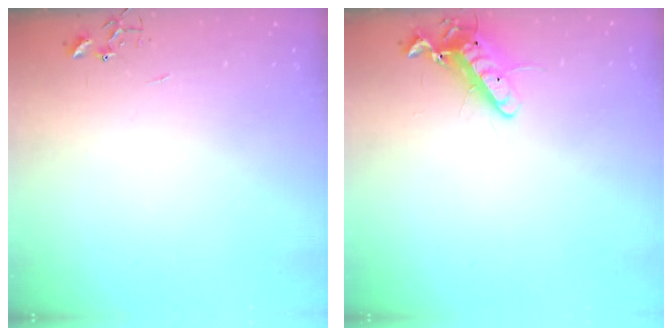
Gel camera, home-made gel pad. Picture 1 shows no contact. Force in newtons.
{"total": 12.1, "press": 12.0, "slide": 1.4}